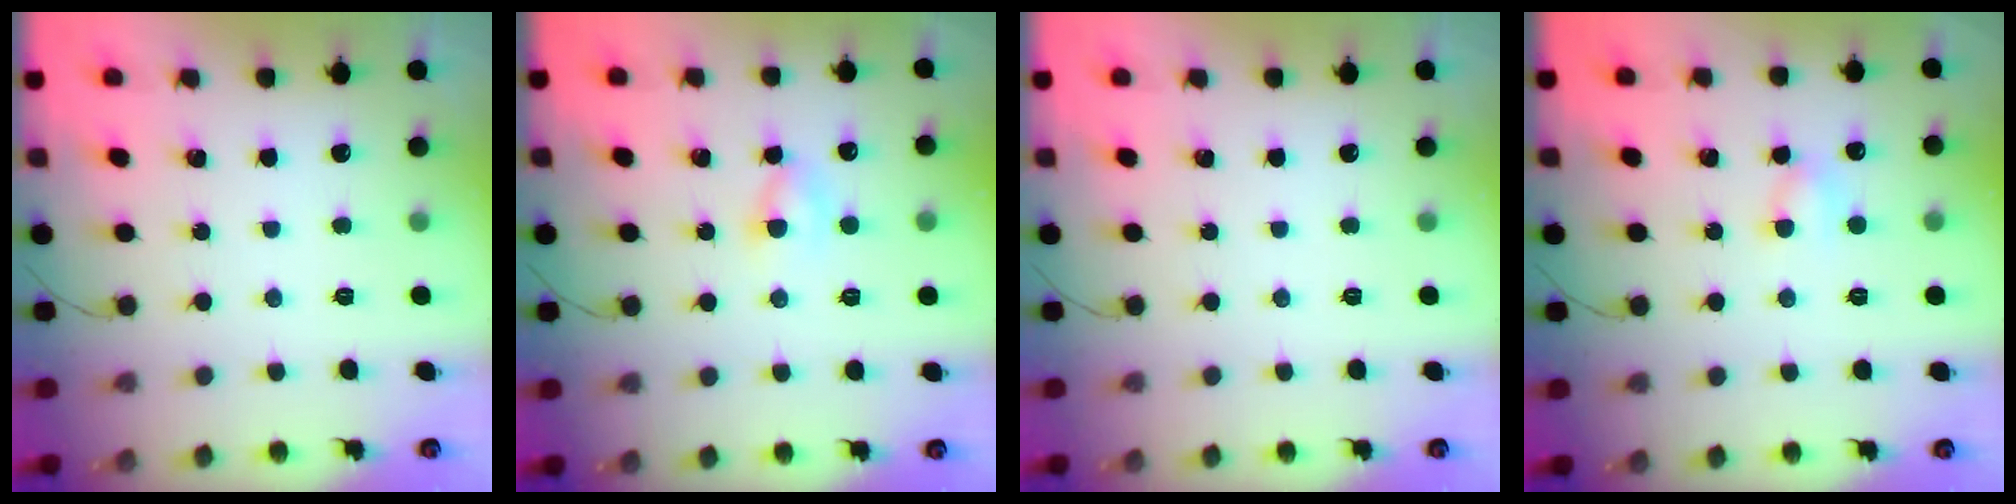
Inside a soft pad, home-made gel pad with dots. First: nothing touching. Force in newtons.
{"total": 2.9, "press": 2.6, "slide": 1.2}
{"total": 0.0}
{"total": 3.4, "press": 3.3, "slide": 0.8}